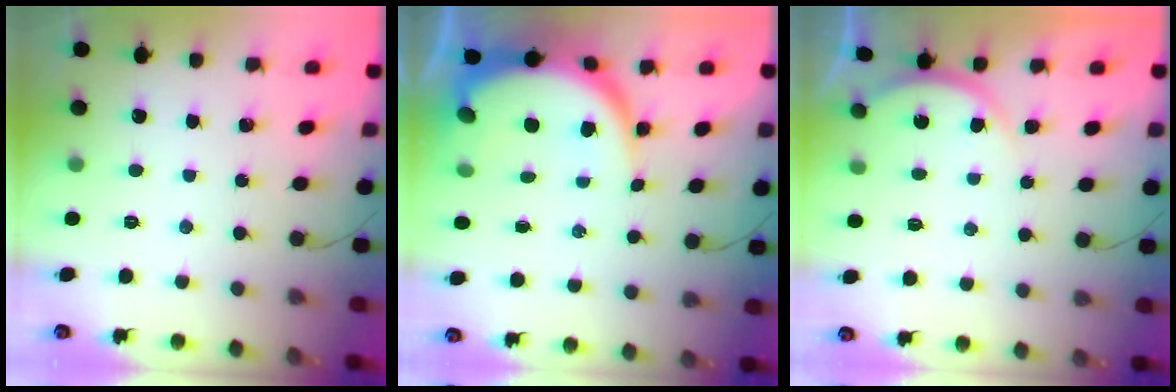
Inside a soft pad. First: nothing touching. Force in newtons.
{"total": 10.8, "press": 10.7, "slide": 1.1}
{"total": 4.3, "press": 4.3, "slide": 0.5}